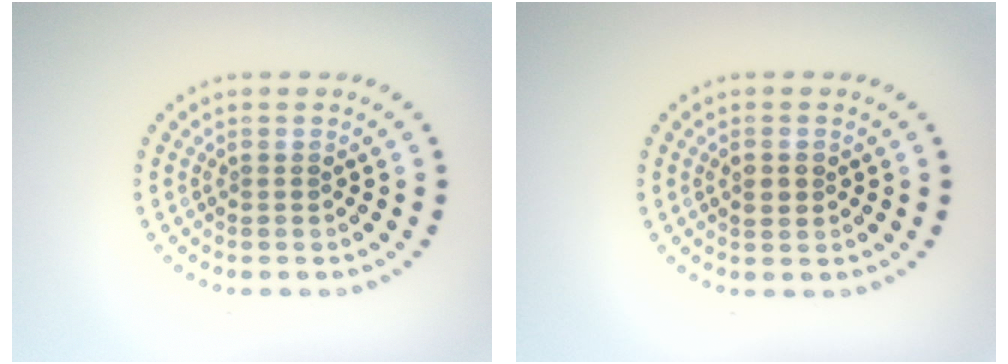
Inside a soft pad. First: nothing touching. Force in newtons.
{"total": 1.0, "press": 1.0, "slide": 0.0}